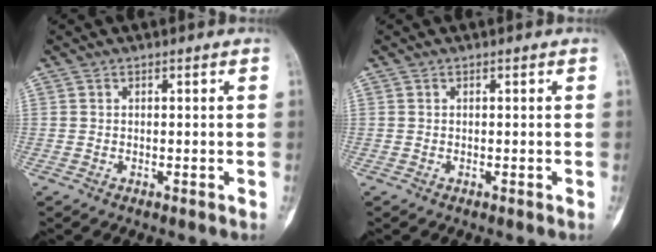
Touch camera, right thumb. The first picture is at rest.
{"total": 0.0}